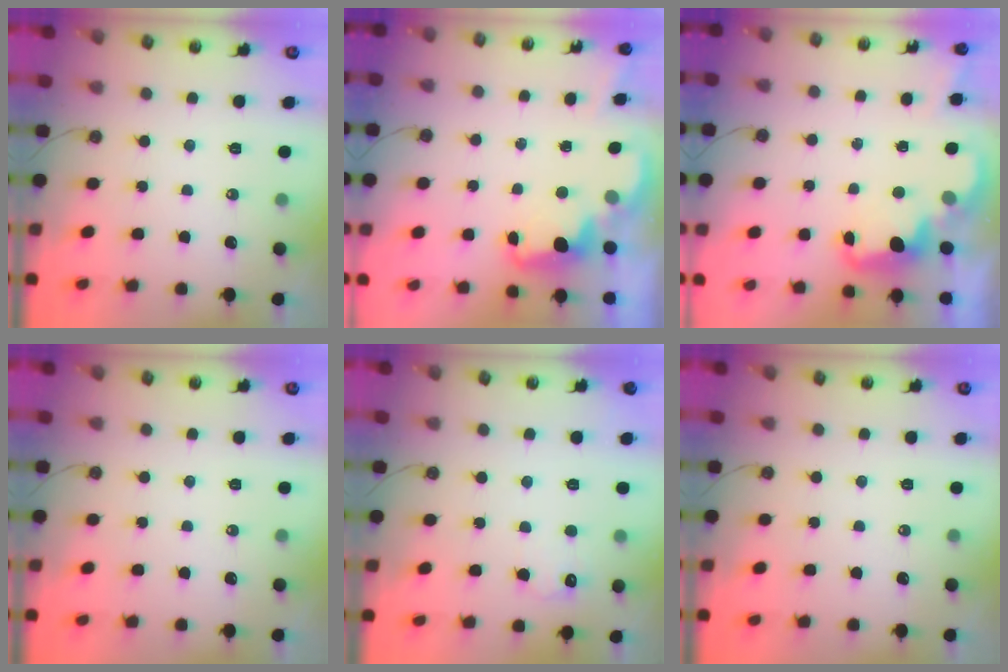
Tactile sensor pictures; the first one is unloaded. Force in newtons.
{"total": 2.2, "press": 2.2, "slide": 0.5}
{"total": 2.7, "press": 2.6, "slide": 0.7}
{"total": 0.0}
{"total": 5.7, "press": 5.6, "slide": 1.0}
{"total": 0.0}